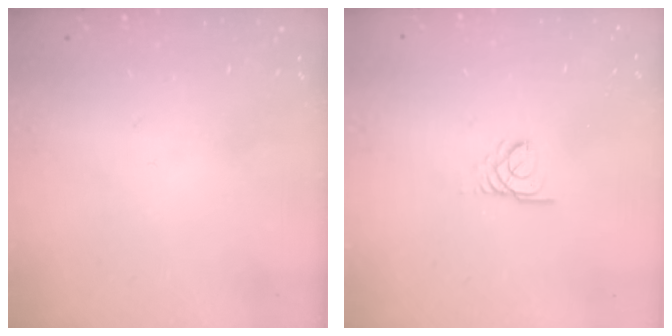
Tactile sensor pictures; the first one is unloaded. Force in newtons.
{"total": 2.4, "press": 2.4, "slide": 0.1}